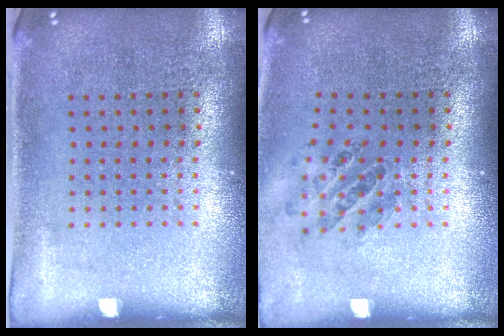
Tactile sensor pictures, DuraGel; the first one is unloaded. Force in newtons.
{"total": 0.8, "press": 0.8, "slide": 0.0}